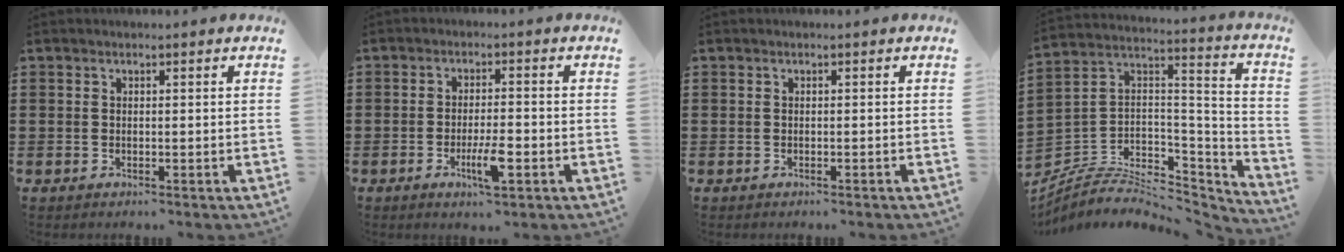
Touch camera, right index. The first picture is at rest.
{"total": 5.4, "force": [-2.1, 1.2, 4.8], "torque": [-0.090, -0.005, -0.038]}
{"total": 0.0}
{"total": 6.5, "force": [-4.6, 3.6, 2.6], "torque": [-0.061, 0.000, -0.091]}